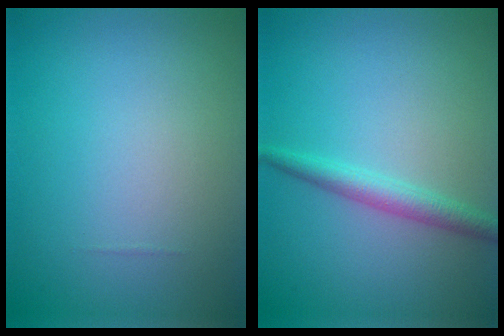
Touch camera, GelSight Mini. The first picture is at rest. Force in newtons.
{"total": 2.3, "press": 2.3, "slide": 0.0}